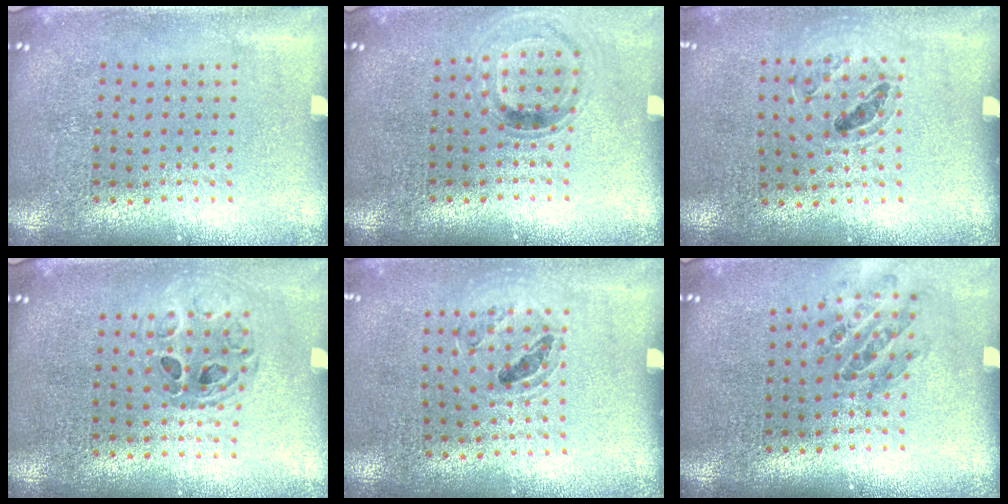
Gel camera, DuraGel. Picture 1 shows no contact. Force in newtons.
{"total": 0.9, "press": 0.9, "slide": 0.2}
{"total": 0.9, "press": 0.9, "slide": 0.1}
{"total": 0.8, "press": 0.8, "slide": 0.1}
{"total": 0.9, "press": 0.9, "slide": 0.1}
{"total": 0.9, "press": 0.9, "slide": 0.2}